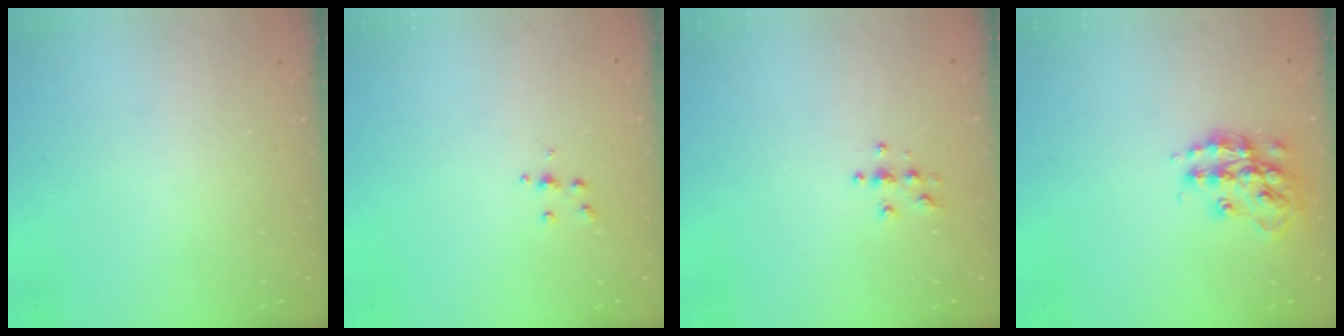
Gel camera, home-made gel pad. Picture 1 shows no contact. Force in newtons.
{"total": 3.6, "press": 3.6, "slide": 0.3}
{"total": 3.9, "press": 3.8, "slide": 0.4}
{"total": 15.6, "press": 15.6, "slide": 0.9}